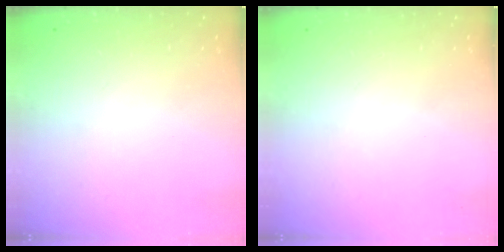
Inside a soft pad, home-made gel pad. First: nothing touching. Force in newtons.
{"total": 1.6, "press": 1.6, "slide": 0.1}